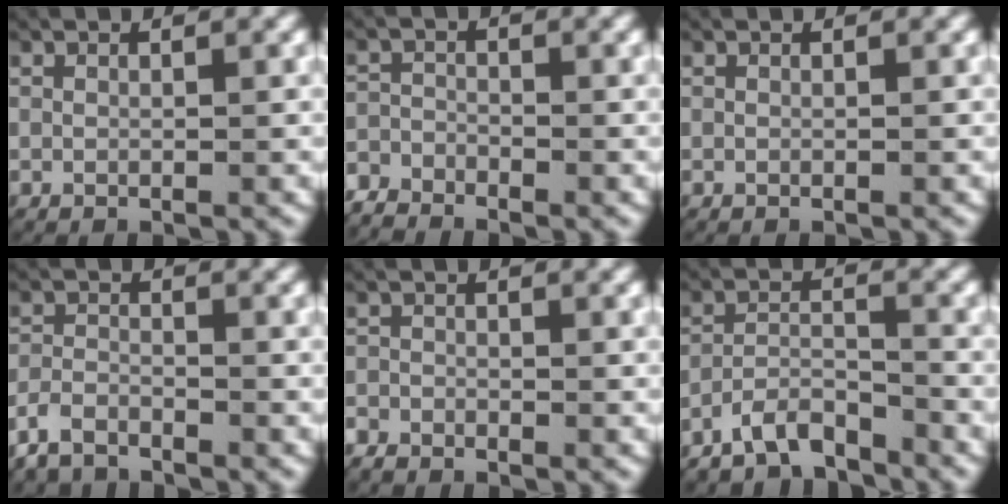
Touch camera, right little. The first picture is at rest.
{"total": 3.4, "force": [-2.7, 2.0, 0.4], "torque": [-0.021, -0.017, -0.049]}
{"total": 0.0}
{"total": 3.4, "force": [-2.8, 1.7, 0.8], "torque": [-0.031, -0.011, -0.049]}
{"total": 2.0, "force": [-1.5, 1.3, 0.1], "torque": [-0.013, -0.011, -0.028]}
{"total": 5.7, "force": [-5.2, 2.0, 1.3], "torque": [-0.024, -0.012, -0.093]}